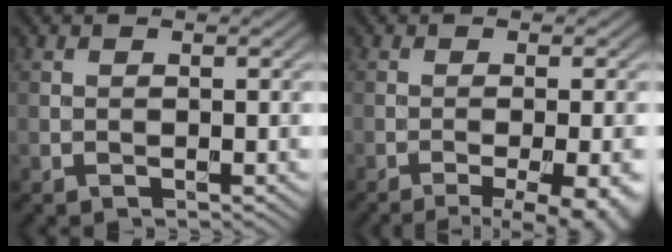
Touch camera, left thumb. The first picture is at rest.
{"total": 8.3, "force": [-4.1, 2.1, 6.9], "torque": [-0.087, -0.002, -0.046]}